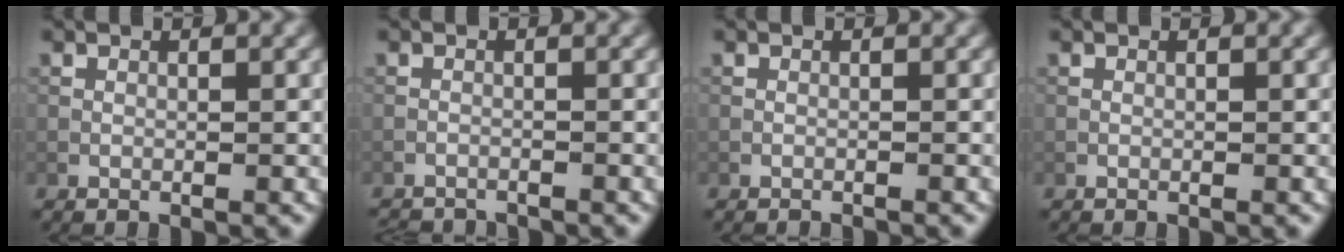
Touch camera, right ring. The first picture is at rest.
{"total": 3.6, "force": [-3.5, 0.3, 0.5], "torque": [-0.016, -0.013, -0.057]}
{"total": 1.2, "force": [-1.2, 0.1, 0.3], "torque": [0.001, 0.003, -0.017]}
{"total": 0.0}